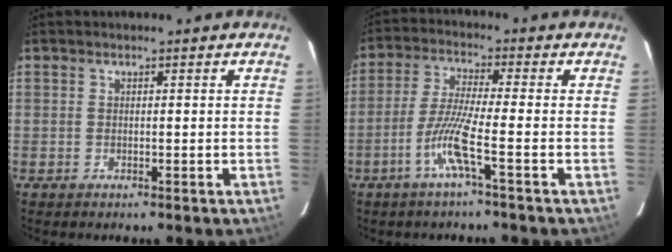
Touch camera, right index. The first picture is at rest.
{"total": 7.3, "force": [-3.1, -0.9, 6.5], "torque": [-0.132, -0.005, -0.067]}